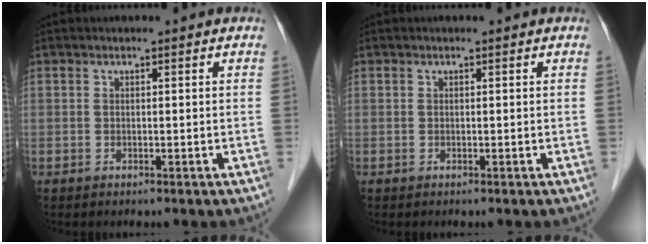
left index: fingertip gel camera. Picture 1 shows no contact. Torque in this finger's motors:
{"motor_torque": [0.00, 0.00, 0.00, 0.00]}